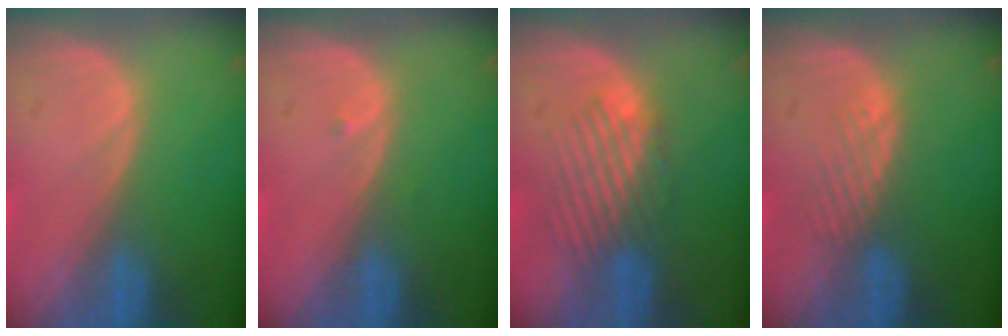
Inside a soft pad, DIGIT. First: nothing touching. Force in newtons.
{"total": 0.5, "press": 0.4, "slide": 0.3}
{"total": 5.1, "press": 4.7, "slide": 1.8}
{"total": 2.2, "press": 2.2, "slide": 0.2}